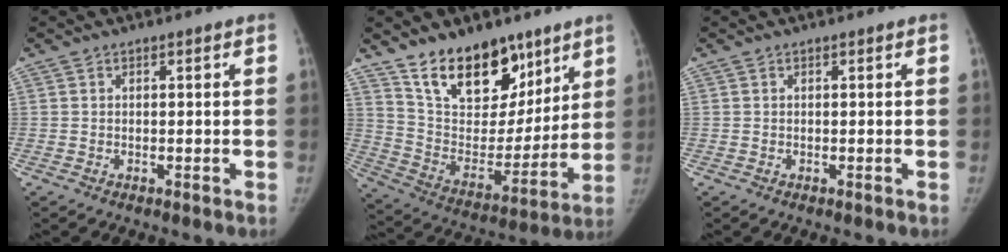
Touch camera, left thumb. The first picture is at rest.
{"total": 20.4, "force": [13.6, 11.3, 10.0], "torque": [-0.106, -0.078, 0.235]}
{"total": 0.0}